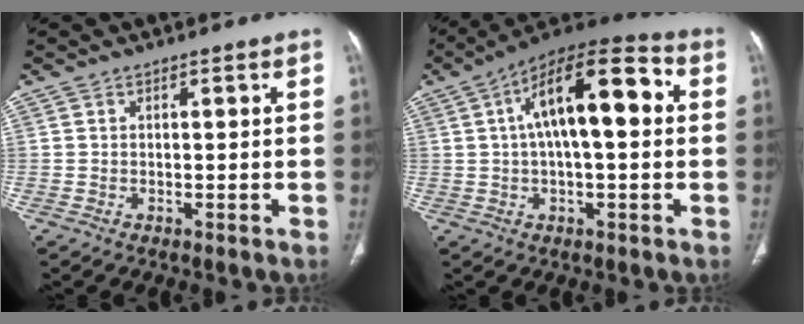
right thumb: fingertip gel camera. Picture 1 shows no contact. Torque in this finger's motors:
{"motor_torque": [0.79, 4.22, 1.83, -0.29, 0.20]}